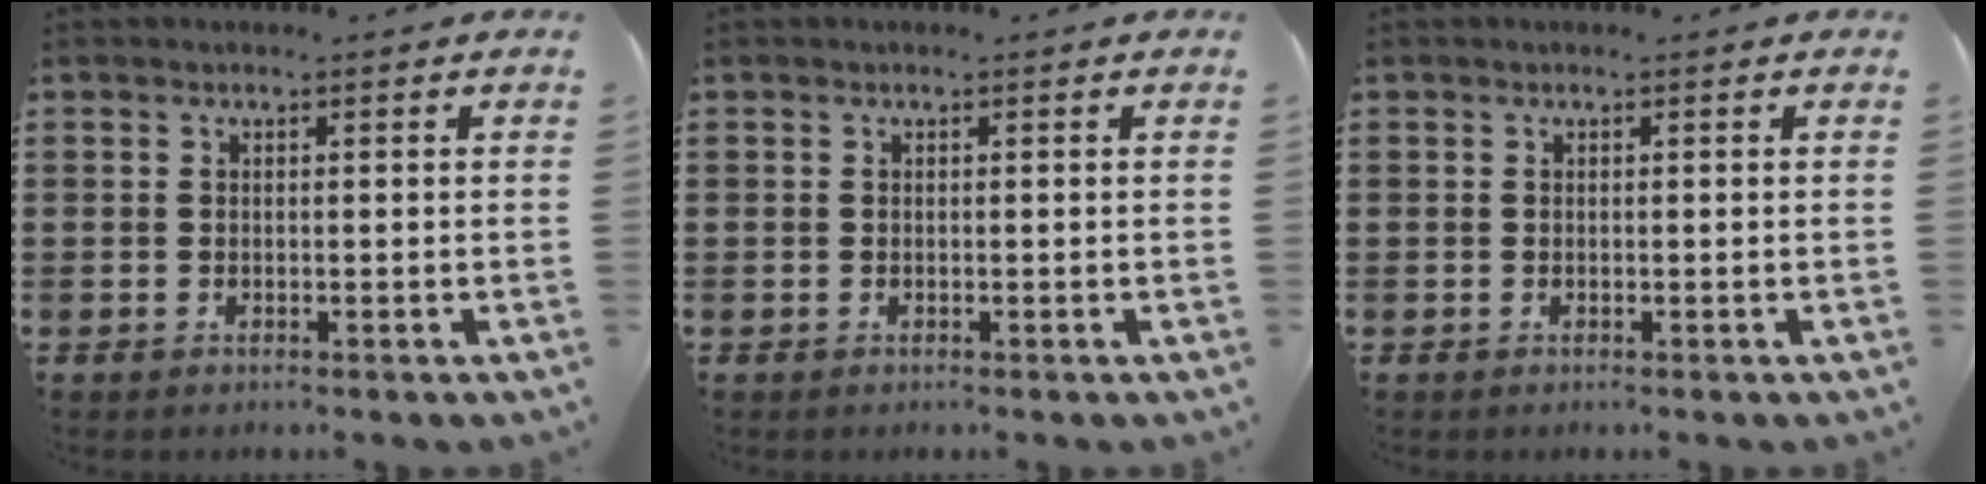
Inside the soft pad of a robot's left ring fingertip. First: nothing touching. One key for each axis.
{"total": 0.0}
{"total": 0.0}